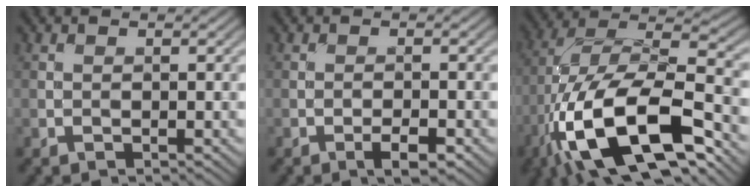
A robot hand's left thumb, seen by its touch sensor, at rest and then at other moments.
{"total": 2.5, "force": [-1.4, 0.7, 2.0], "torque": [-0.036, 0.002, -0.026]}
{"total": 18.6, "force": [-8.1, 7.8, 14.8], "torque": [-0.292, -0.011, -0.145]}